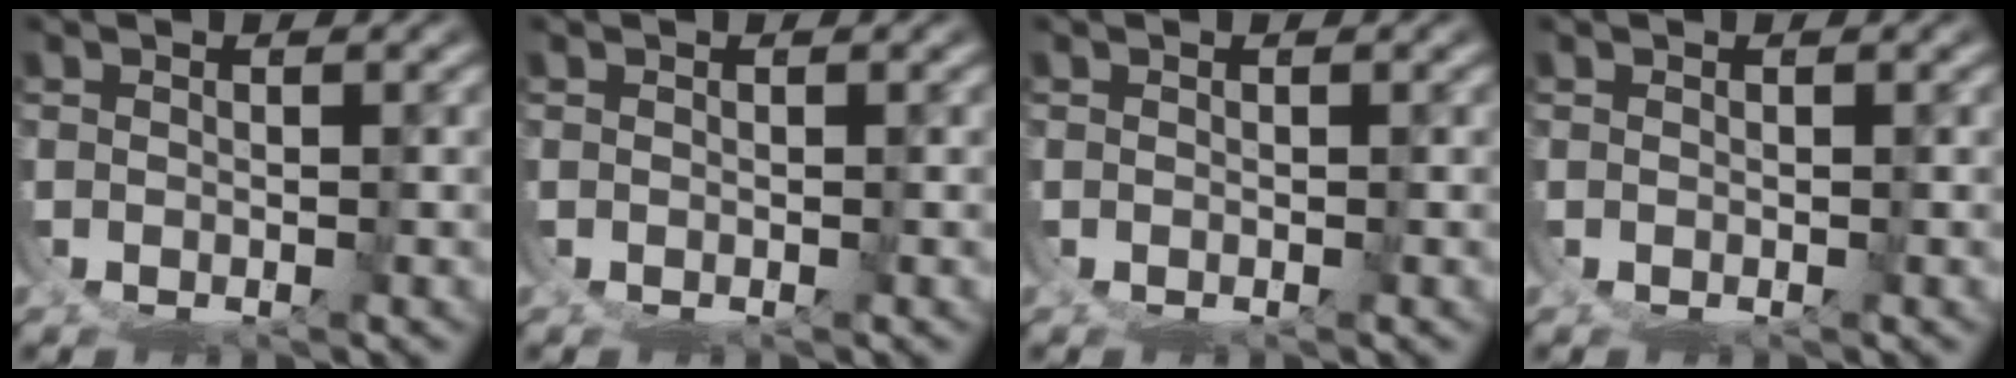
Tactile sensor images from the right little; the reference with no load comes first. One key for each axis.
{"total": 0.0}
{"total": 0.0}
{"total": 0.0}